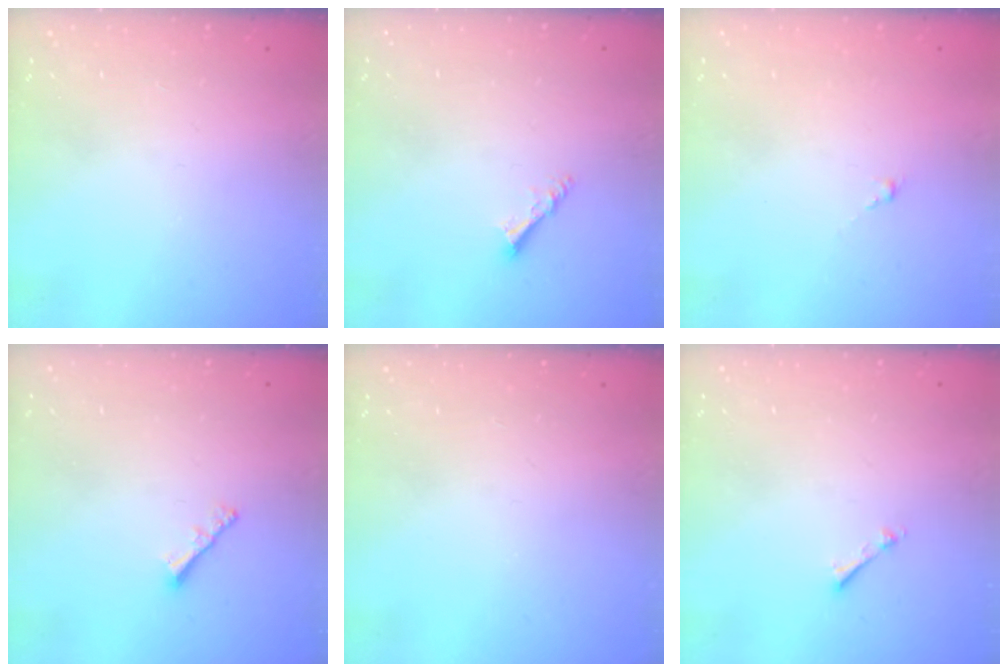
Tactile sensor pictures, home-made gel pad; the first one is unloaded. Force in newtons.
{"total": 3.9, "press": 3.9, "slide": 0.3}
{"total": 0.0}
{"total": 2.0, "press": 2.0, "slide": 0.5}
{"total": 0.0}
{"total": 0.6, "press": 0.6, "slide": 0.2}